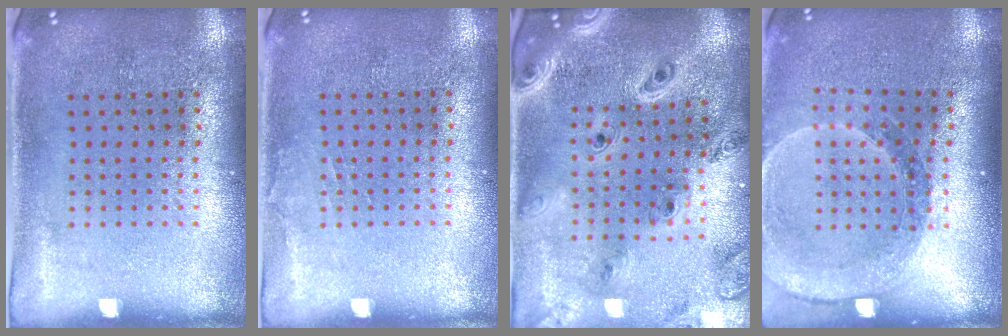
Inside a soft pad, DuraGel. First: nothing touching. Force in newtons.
{"total": 0.6, "press": 0.6, "slide": 0.1}
{"total": 2.3, "press": 2.1, "slide": 1.0}
{"total": 1.6, "press": 1.6, "slide": 0.1}